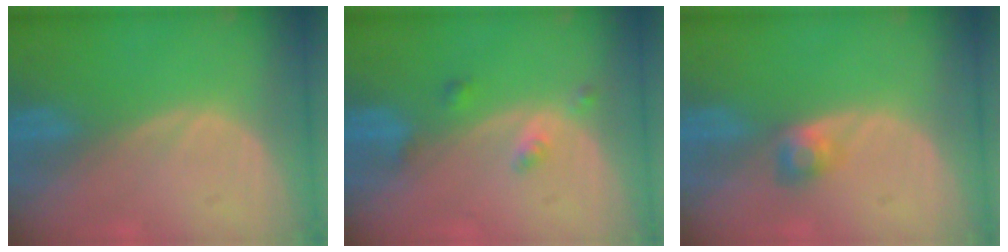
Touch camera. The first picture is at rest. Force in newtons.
{"total": 2.5, "press": 2.5, "slide": 0.2}
{"total": 2.4, "press": 2.3, "slide": 0.9}